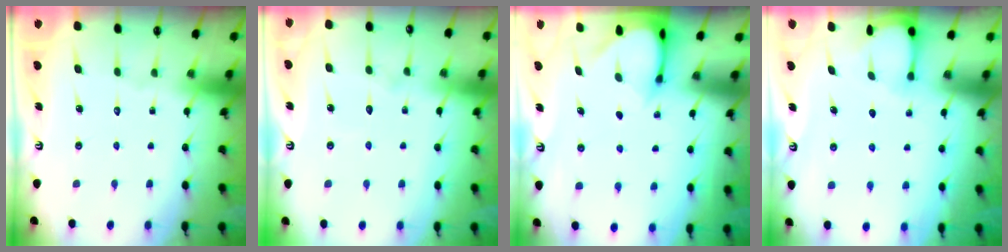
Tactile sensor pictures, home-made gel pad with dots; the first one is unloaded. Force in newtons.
{"total": 5.5, "press": 5.5, "slide": 0.5}
{"total": 3.3, "press": 3.3, "slide": 0.3}
{"total": 2.3, "press": 2.3, "slide": 0.3}